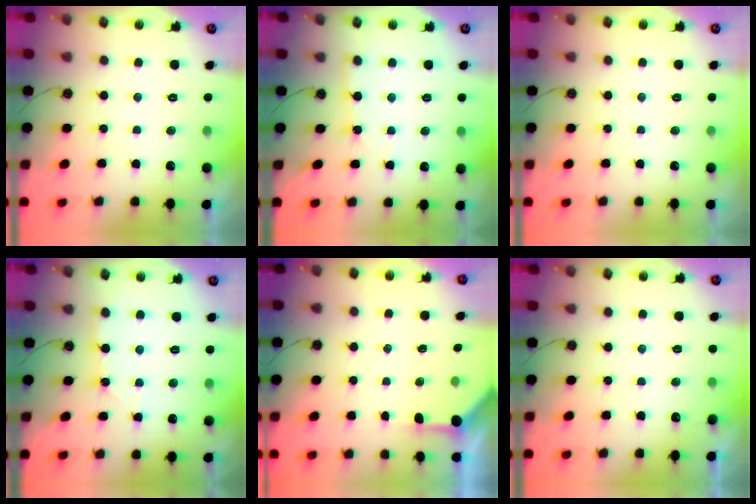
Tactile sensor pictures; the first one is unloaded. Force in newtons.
{"total": 2.3, "press": 2.3, "slide": 0.3}
{"total": 0.0}
{"total": 2.3, "press": 2.3, "slide": 0.2}
{"total": 3.4, "press": 3.4, "slide": 0.3}
{"total": 3.0, "press": 3.0, "slide": 0.5}